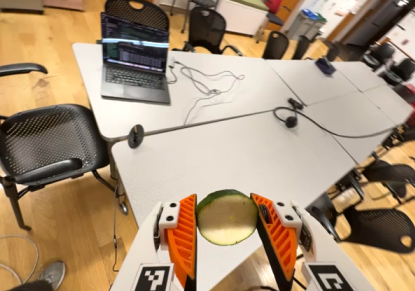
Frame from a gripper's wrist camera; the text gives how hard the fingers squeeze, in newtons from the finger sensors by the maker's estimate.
{"total": 8.4, "left": 8.1, "right": 8.8}